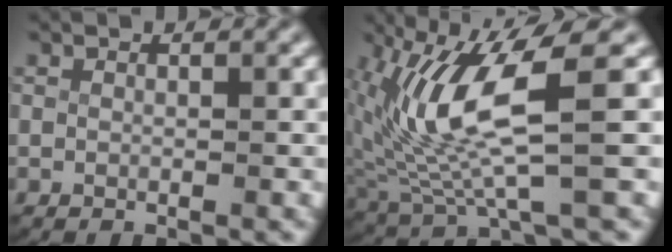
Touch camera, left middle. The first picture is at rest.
{"total": 8.2, "force": [0.6, 3.1, 7.5], "torque": [-0.162, -0.014, 0.022]}